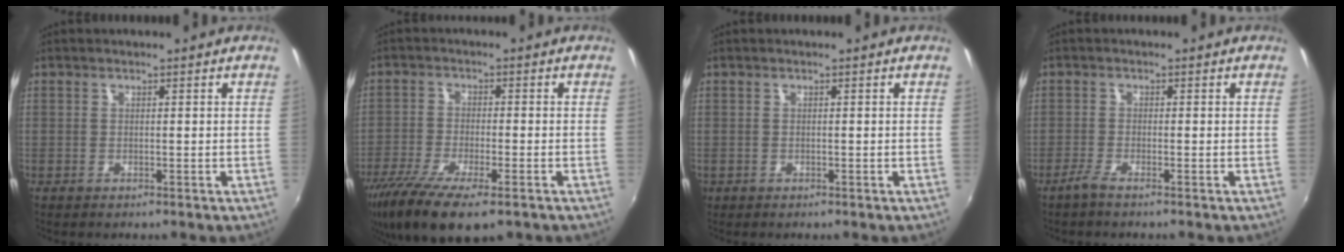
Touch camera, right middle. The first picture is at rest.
{"total": 13.2, "force": [-8.9, 3.8, 9.1], "torque": [-0.195, -0.049, -0.159]}
{"total": 1.1, "force": [-0.5, 0.9, 0.3], "torque": [-0.008, -0.004, -0.006]}
{"total": 2.0, "force": [-1.6, -0.1, 1.1], "torque": [-0.034, -0.004, -0.035]}